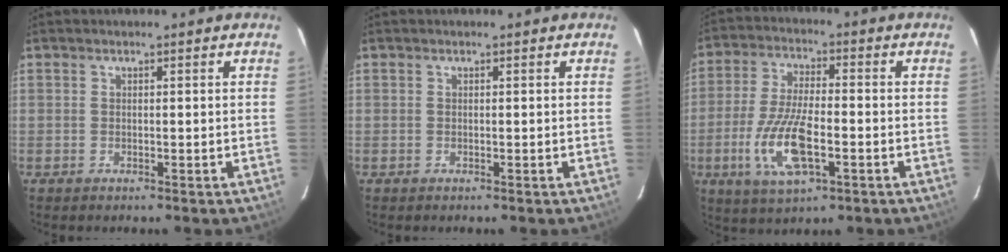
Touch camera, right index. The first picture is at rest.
{"total": 0.0}
{"total": 12.7, "force": [-4.0, 4.5, 11.1], "torque": [-0.235, -0.010, -0.075]}